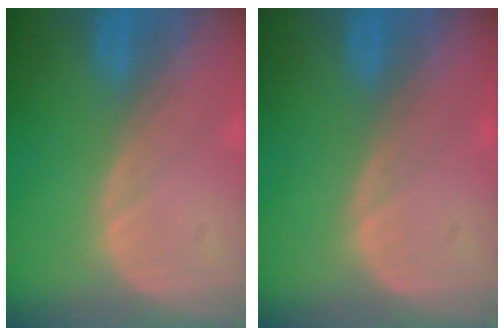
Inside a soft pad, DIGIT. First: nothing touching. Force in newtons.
{"total": 0.0}